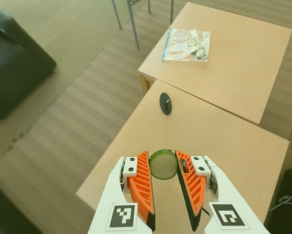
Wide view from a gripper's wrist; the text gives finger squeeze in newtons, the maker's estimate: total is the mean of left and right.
{"total": 8.5, "left": 8.0, "right": 8.9}